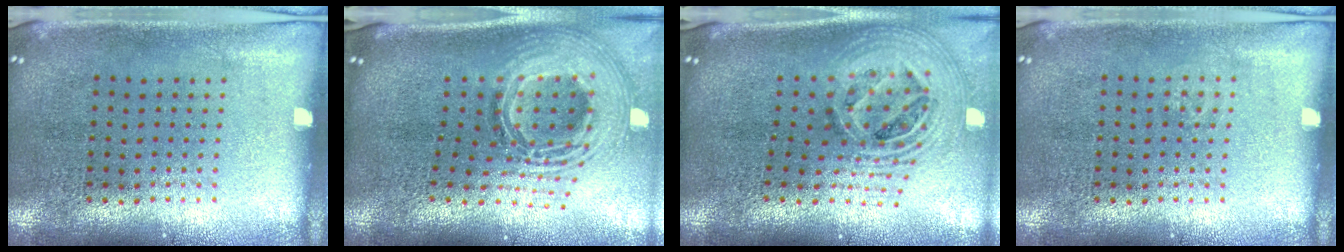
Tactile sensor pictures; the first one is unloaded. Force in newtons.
{"total": 3.0, "press": 2.0, "slide": 2.2}
{"total": 2.8, "press": 1.8, "slide": 2.1}
{"total": 0.7, "press": 0.7, "slide": 0.1}